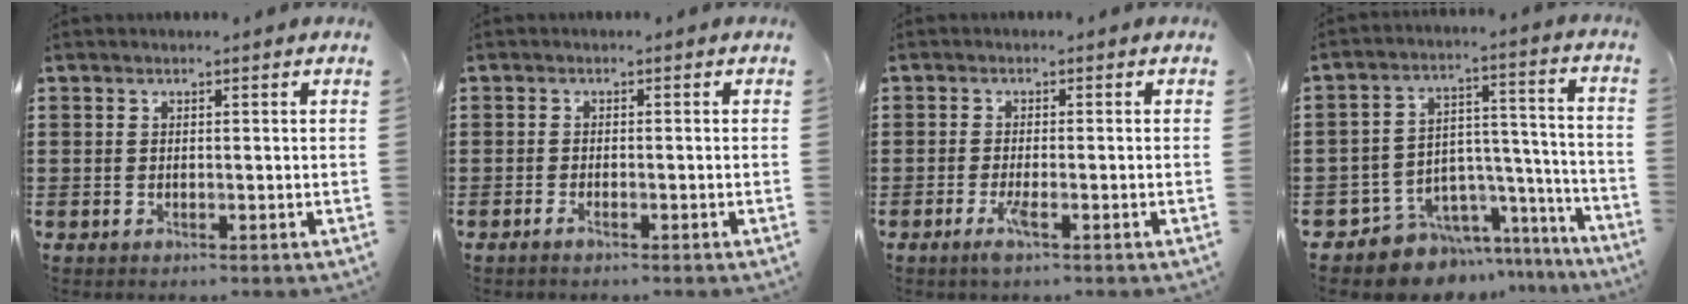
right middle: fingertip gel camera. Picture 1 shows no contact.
{"total": 1.0, "force": [-0.7, 0.2, 0.7], "torque": [-0.014, -0.004, -0.013]}
{"total": 2.6, "force": [-1.2, 0.3, 2.3], "torque": [-0.054, -0.009, -0.026]}
{"total": 7.7, "force": [-6.6, 3.9, -0.1], "torque": [-0.006, 0.008, -0.122]}